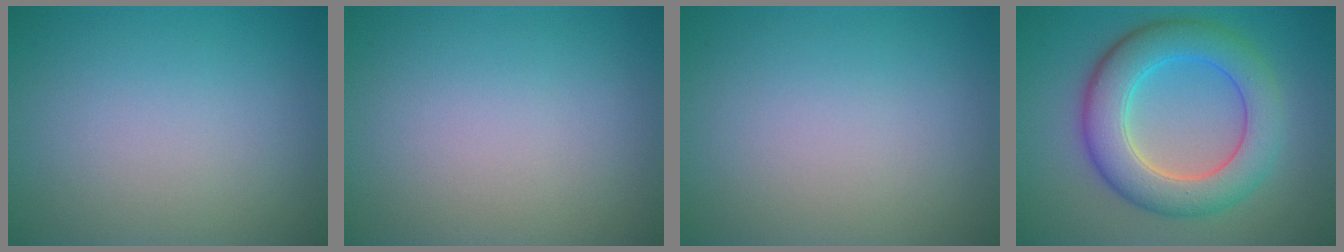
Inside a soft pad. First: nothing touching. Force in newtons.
{"total": 0.0}
{"total": 0.0}
{"total": 7.4, "press": 7.4, "slide": 0.1}